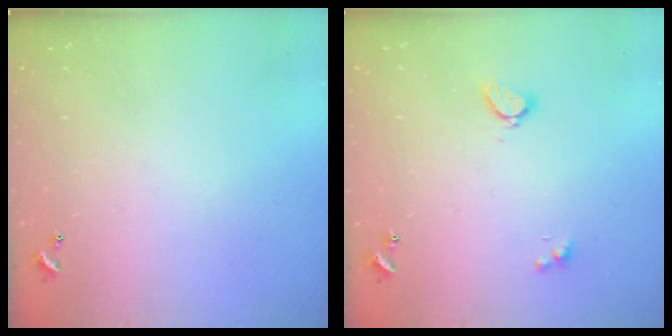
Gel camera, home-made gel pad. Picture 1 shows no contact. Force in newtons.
{"total": 2.2, "press": 2.2, "slide": 0.3}